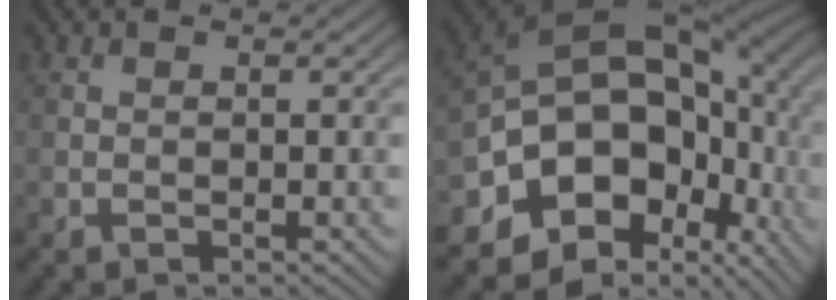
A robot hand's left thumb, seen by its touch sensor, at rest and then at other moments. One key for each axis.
{"total": 19.3, "fx": -3.0, "fy": 13.1, "fz": 13.8, "tx": -0.226, "ty": -0.040, "tz": -0.011}